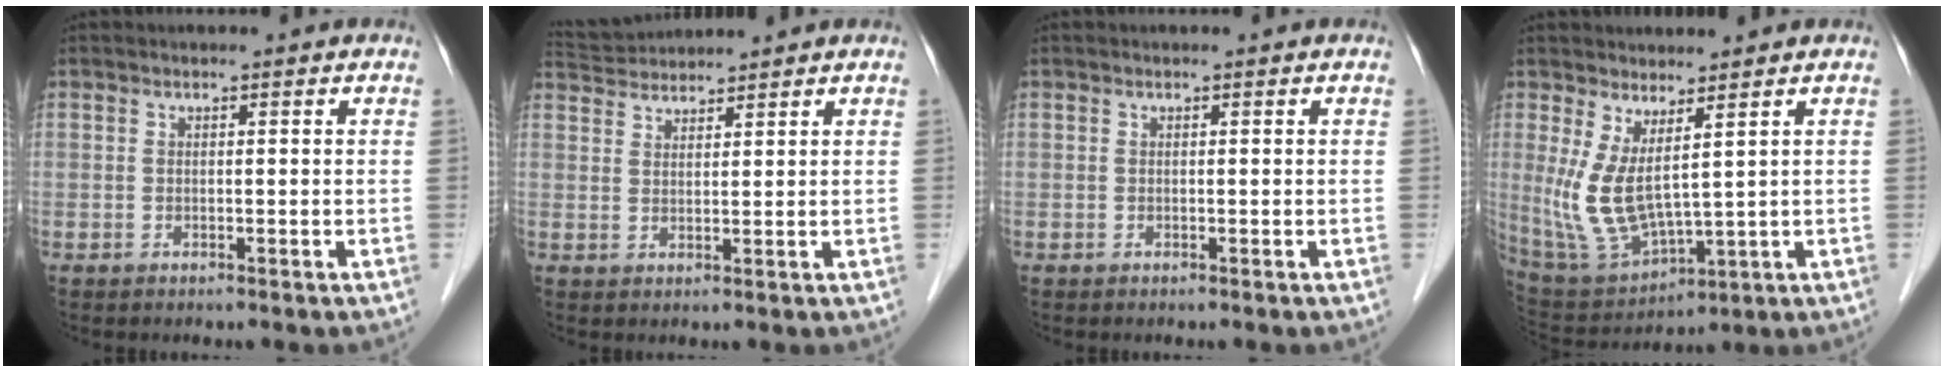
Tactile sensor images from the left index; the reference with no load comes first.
{"total": 5.2, "force": [5.1, 0.3, 0.5], "torque": [-0.017, 0.034, 0.095]}
{"total": 0.0}
{"total": 8.8, "force": [2.1, 2.5, 8.1], "torque": [-0.178, -0.021, 0.061]}